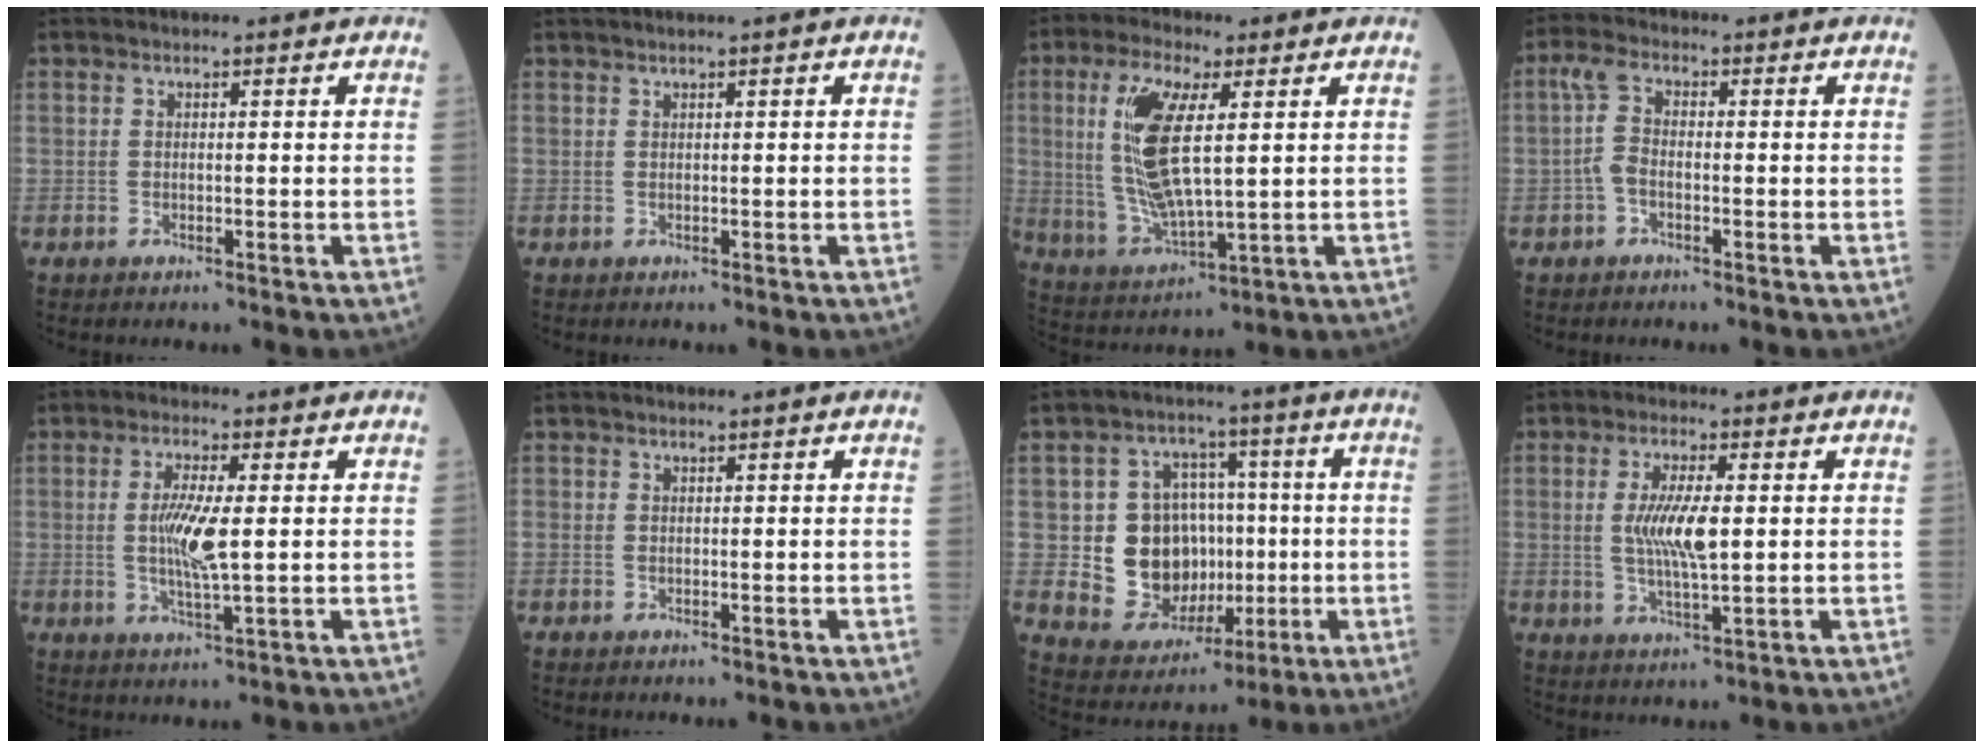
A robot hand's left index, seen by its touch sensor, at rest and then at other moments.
{"total": 0.9, "force": [0.8, -0.2, 0.4], "torque": [-0.006, 0.011, 0.024]}
{"total": 12.4, "force": [2.6, 3.5, 11.6], "torque": [-0.258, 0.003, 0.059]}
{"total": 3.5, "force": [-0.6, 1.7, 3.0], "torque": [-0.069, 0.011, -0.014]}
{"total": 6.4, "force": [0.3, 0.7, 6.3], "torque": [-0.132, -0.006, 0.009]}
{"total": 0.0}
{"total": 12.9, "force": [-0.6, 10.8, 7.0], "torque": [-0.130, 0.033, 0.019]}
{"total": 6.9, "force": [0.6, 1.2, 6.7], "torque": [-0.140, -0.003, 0.016]}